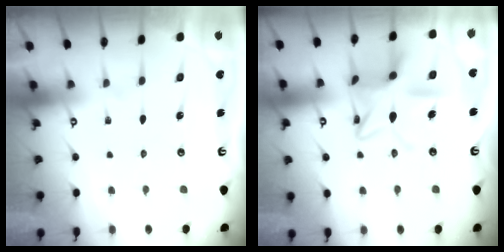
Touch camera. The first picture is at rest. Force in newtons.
{"total": 15.0, "press": 14.9, "slide": 1.4}